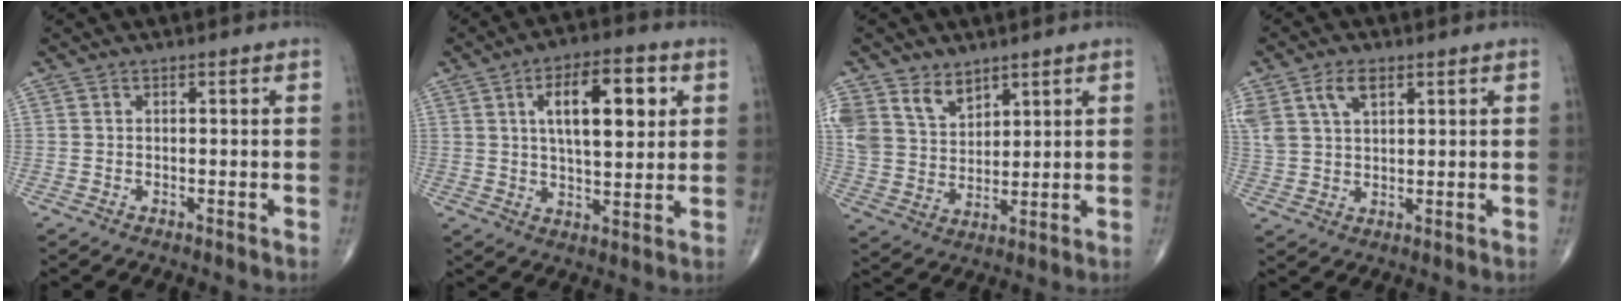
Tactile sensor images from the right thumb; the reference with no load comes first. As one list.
[{"total": 14.7, "force": [4.4, 6.2, 12.6], "torque": [-0.181, -0.002, 0.068]}, {"total": 10.5, "force": [6.5, 7.0, 4.3], "torque": [-0.068, -0.025, 0.137]}, {"total": 8.5, "force": [4.2, 4.9, 5.6], "torque": [-0.121, -0.004, 0.087]}]